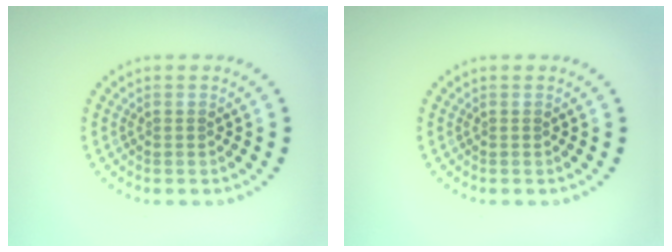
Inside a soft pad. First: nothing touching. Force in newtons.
{"total": 0.0}